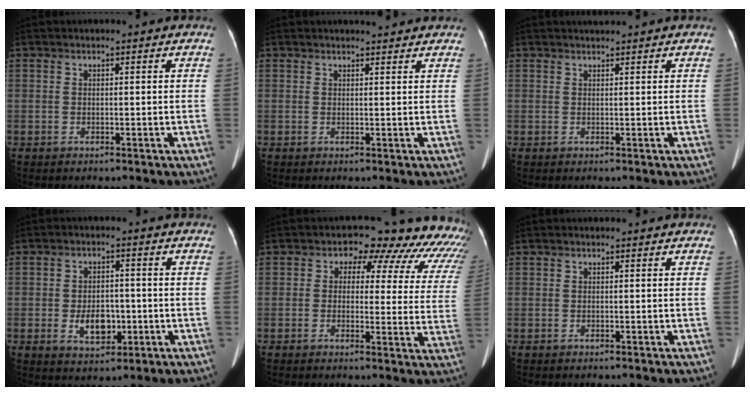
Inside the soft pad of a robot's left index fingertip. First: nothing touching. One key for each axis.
{"total": 2.6, "fx": 2.4, "fy": 0.3, "fz": 0.9, "tx": -0.018, "ty": 0.006, "tz": 0.031}
{"total": 0.9, "fx": 0.9, "fy": -0.3, "fz": 0.1, "tx": -0.008, "ty": 0.005, "tz": 0.020}
{"total": 5.7, "fx": -1.5, "fy": 3.6, "fz": 4.2, "tx": -0.078, "ty": 0.002, "tz": -0.014}
{"total": 14.8, "fx": 12.2, "fy": 6.9, "fz": 4.9, "tx": -0.013, "ty": -0.003, "tz": 0.100}
{"total": 0.0}